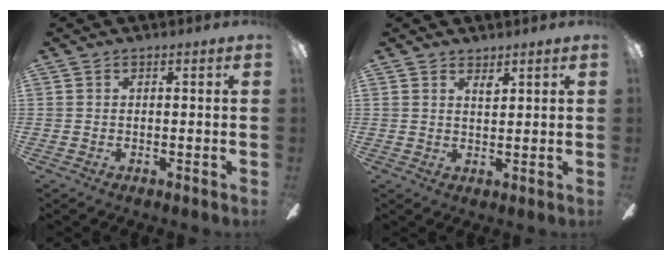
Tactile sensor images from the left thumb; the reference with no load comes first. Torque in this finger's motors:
{"motor_torque": [0.18, -0.27, -0.37, 0.09, 0.01]}